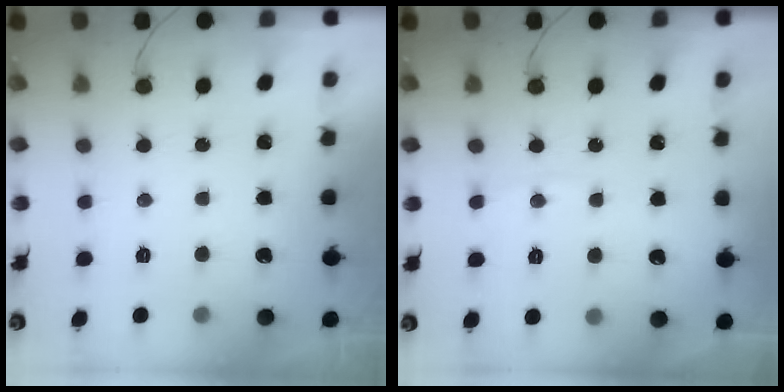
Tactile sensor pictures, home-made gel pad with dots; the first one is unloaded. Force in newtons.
{"total": 3.7, "press": 3.7, "slide": 0.5}